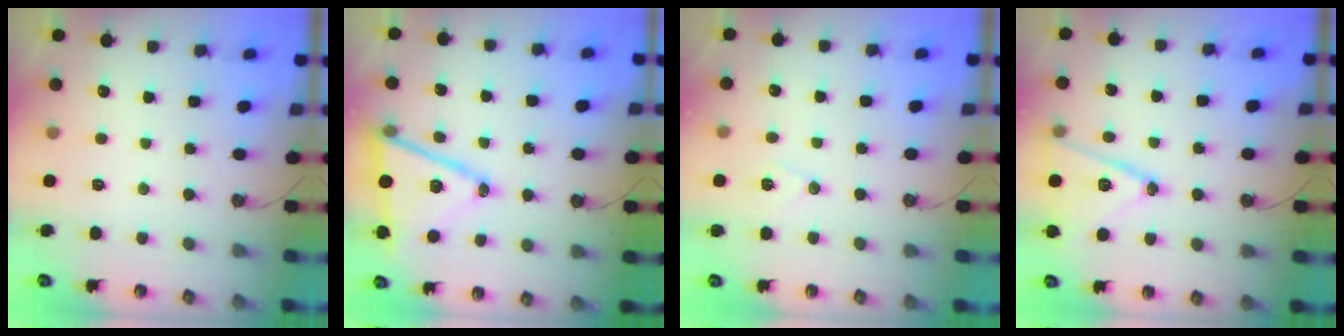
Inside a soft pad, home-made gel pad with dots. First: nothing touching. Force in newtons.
{"total": 15.5, "press": 15.0, "slide": 4.1}
{"total": 7.2, "press": 5.7, "slide": 4.5}
{"total": 14.1, "press": 13.7, "slide": 3.3}